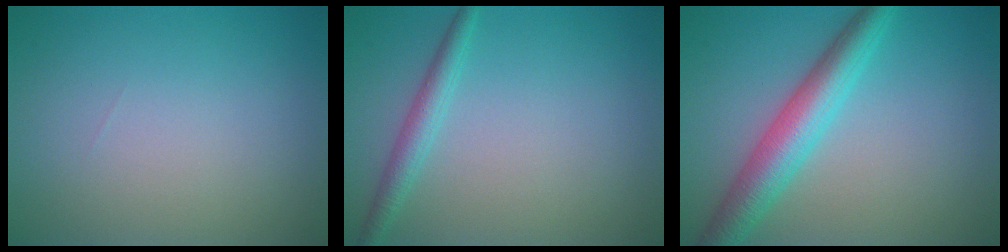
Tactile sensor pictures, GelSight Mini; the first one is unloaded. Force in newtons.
{"total": 2.1, "press": 2.1, "slide": 0.1}
{"total": 5.3, "press": 5.3, "slide": 0.2}